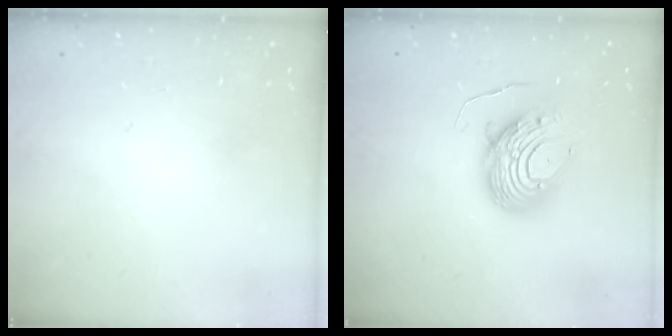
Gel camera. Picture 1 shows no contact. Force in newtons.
{"total": 12.1, "press": 12.1, "slide": 1.4}